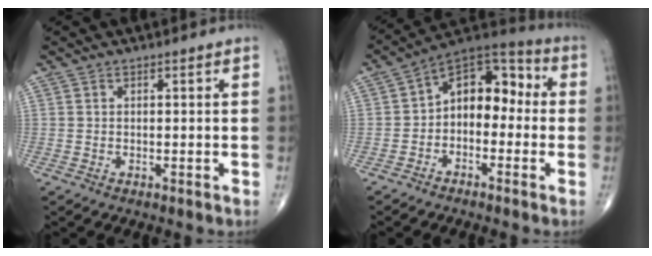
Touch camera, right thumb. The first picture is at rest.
{"total": 11.7, "force": [-0.9, 7.7, 8.7], "torque": [-0.090, 0.048, -0.038]}